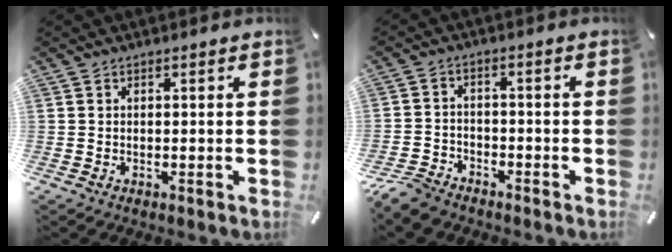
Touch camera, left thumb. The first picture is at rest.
{"total": 6.1, "force": [-5.2, 2.6, 1.7], "torque": [-0.045, 0.023, -0.104]}